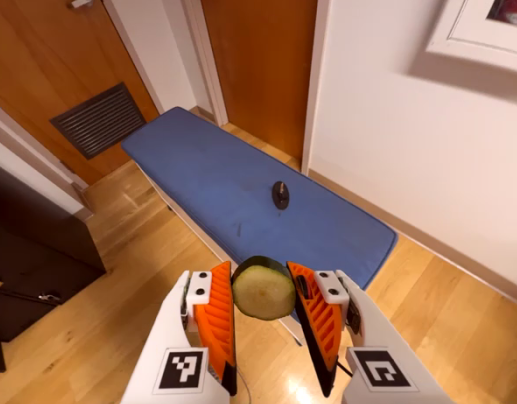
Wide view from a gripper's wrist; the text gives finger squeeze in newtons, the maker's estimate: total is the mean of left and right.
{"total": 8.9, "left": 8.1, "right": 9.6}